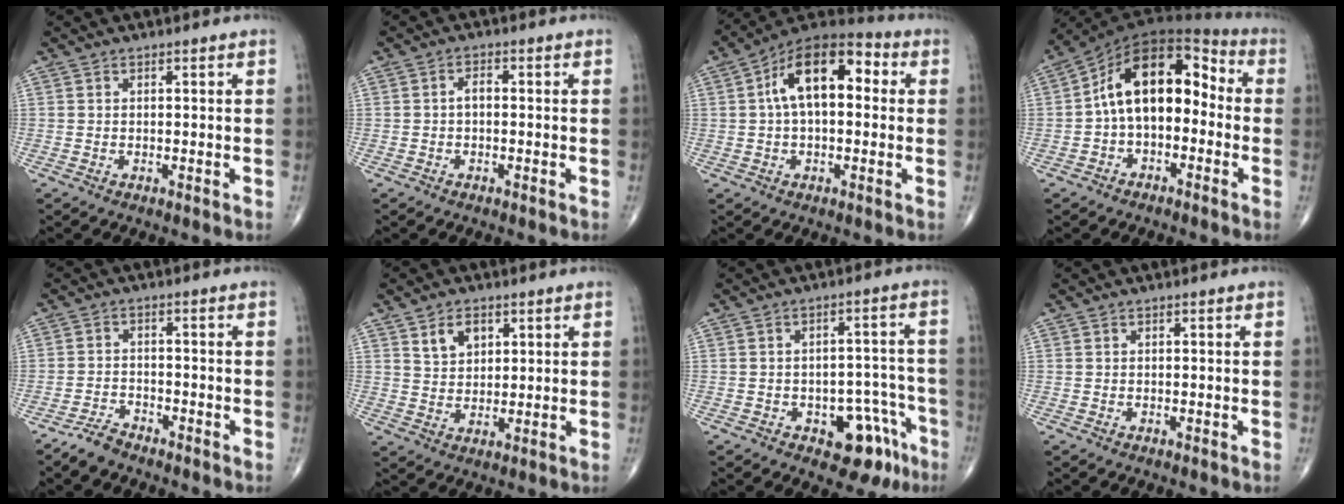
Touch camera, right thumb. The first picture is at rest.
{"total": 1.9, "force": [-0.3, 1.1, 1.5], "torque": [-0.021, 0.008, -0.008]}
{"total": 14.9, "force": [2.4, 8.1, 12.3], "torque": [-0.191, 0.041, 0.030]}
{"total": 14.7, "force": [-0.9, 9.0, 11.5], "torque": [-0.160, 0.054, -0.031]}
{"total": 3.4, "force": [-3.1, 1.1, 1.0], "torque": [-0.023, 0.008, -0.062]}
{"total": 5.6, "force": [2.8, 3.7, 3.1], "torque": [-0.033, -0.018, 0.051]}
{"total": 9.9, "force": [-5.1, 5.6, 6.4], "torque": [-0.043, 0.046, -0.060]}
{"total": 0.0}